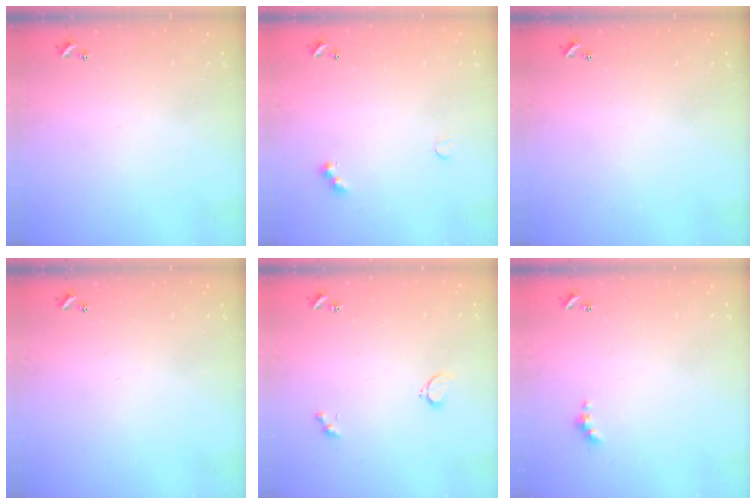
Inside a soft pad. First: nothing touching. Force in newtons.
{"total": 3.0, "press": 3.0, "slide": 0.5}
{"total": 0.0}
{"total": 0.0}
{"total": 0.8, "press": 0.7, "slide": 0.4}
{"total": 1.9, "press": 1.8, "slide": 0.6}